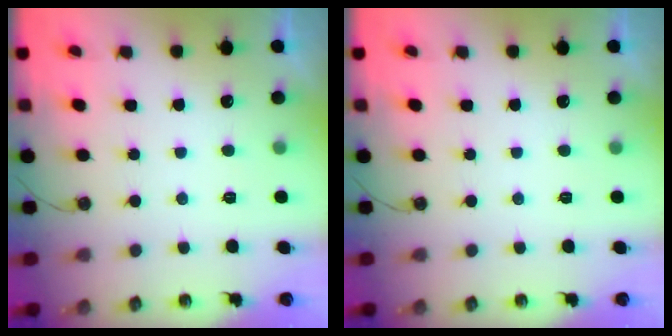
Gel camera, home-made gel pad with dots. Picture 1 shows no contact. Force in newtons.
{"total": 0.0}